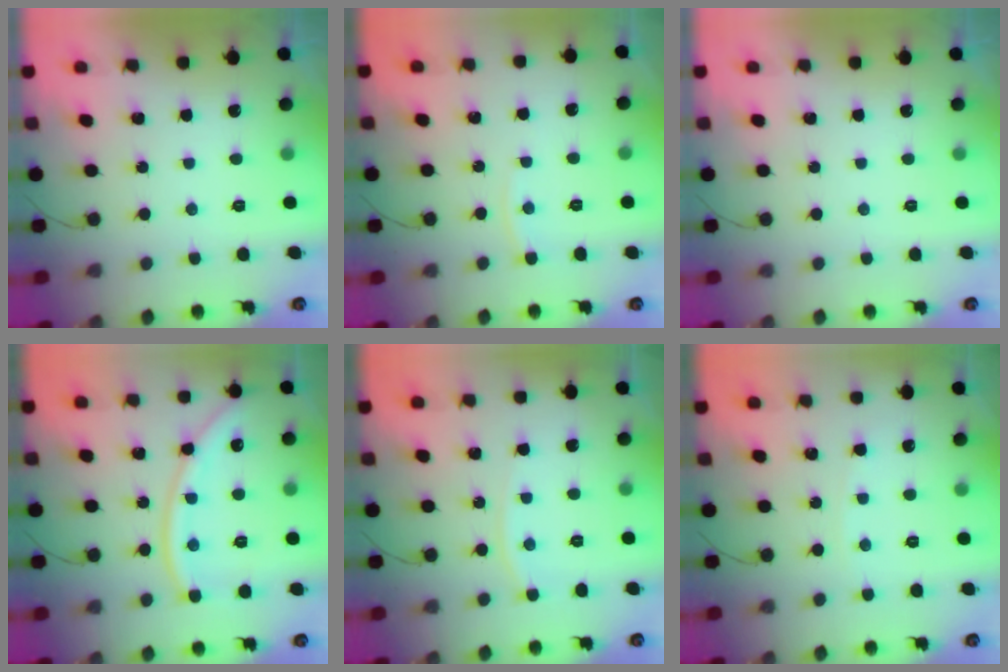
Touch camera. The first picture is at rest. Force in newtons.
{"total": 3.6, "press": 3.6, "slide": 0.4}
{"total": 0.0}
{"total": 12.2, "press": 12.1, "slide": 1.7}
{"total": 5.2, "press": 5.2, "slide": 0.7}
{"total": 2.4, "press": 2.4, "slide": 0.3}